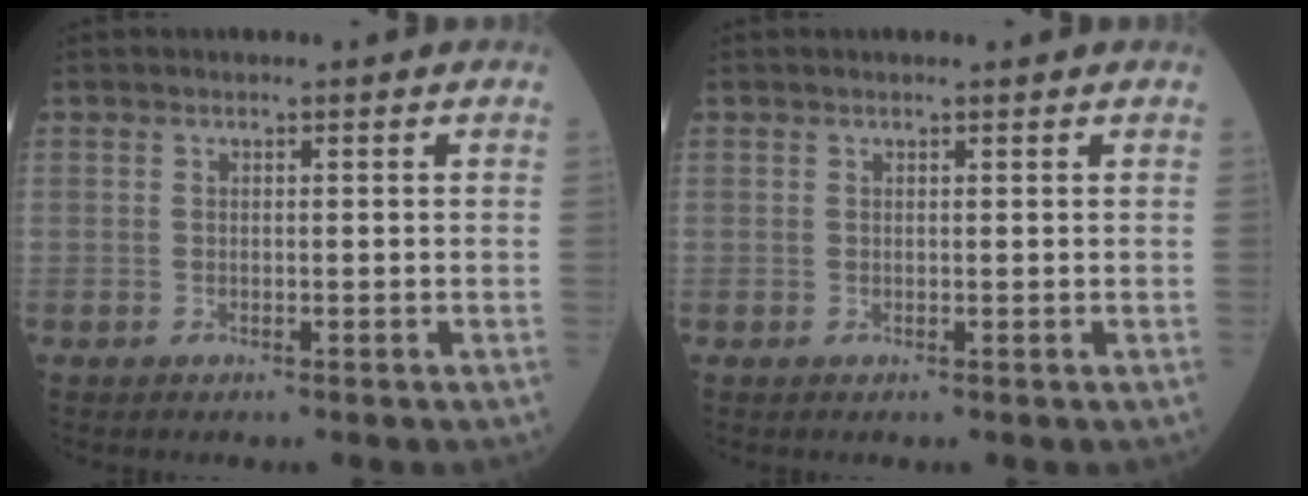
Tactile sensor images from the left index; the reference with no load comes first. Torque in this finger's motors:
{"motor_torque": [0.24, -1.67, -0.02, 0.00]}